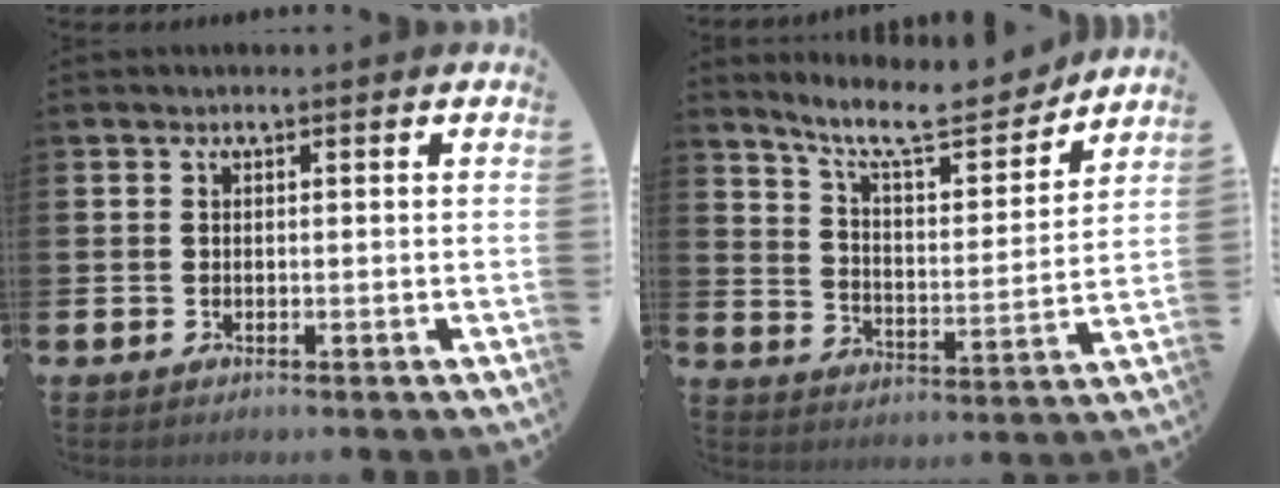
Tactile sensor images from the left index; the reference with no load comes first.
{"total": 10.1, "force": [9.1, 1.9, 3.9], "torque": [-0.100, -0.059, 0.159]}